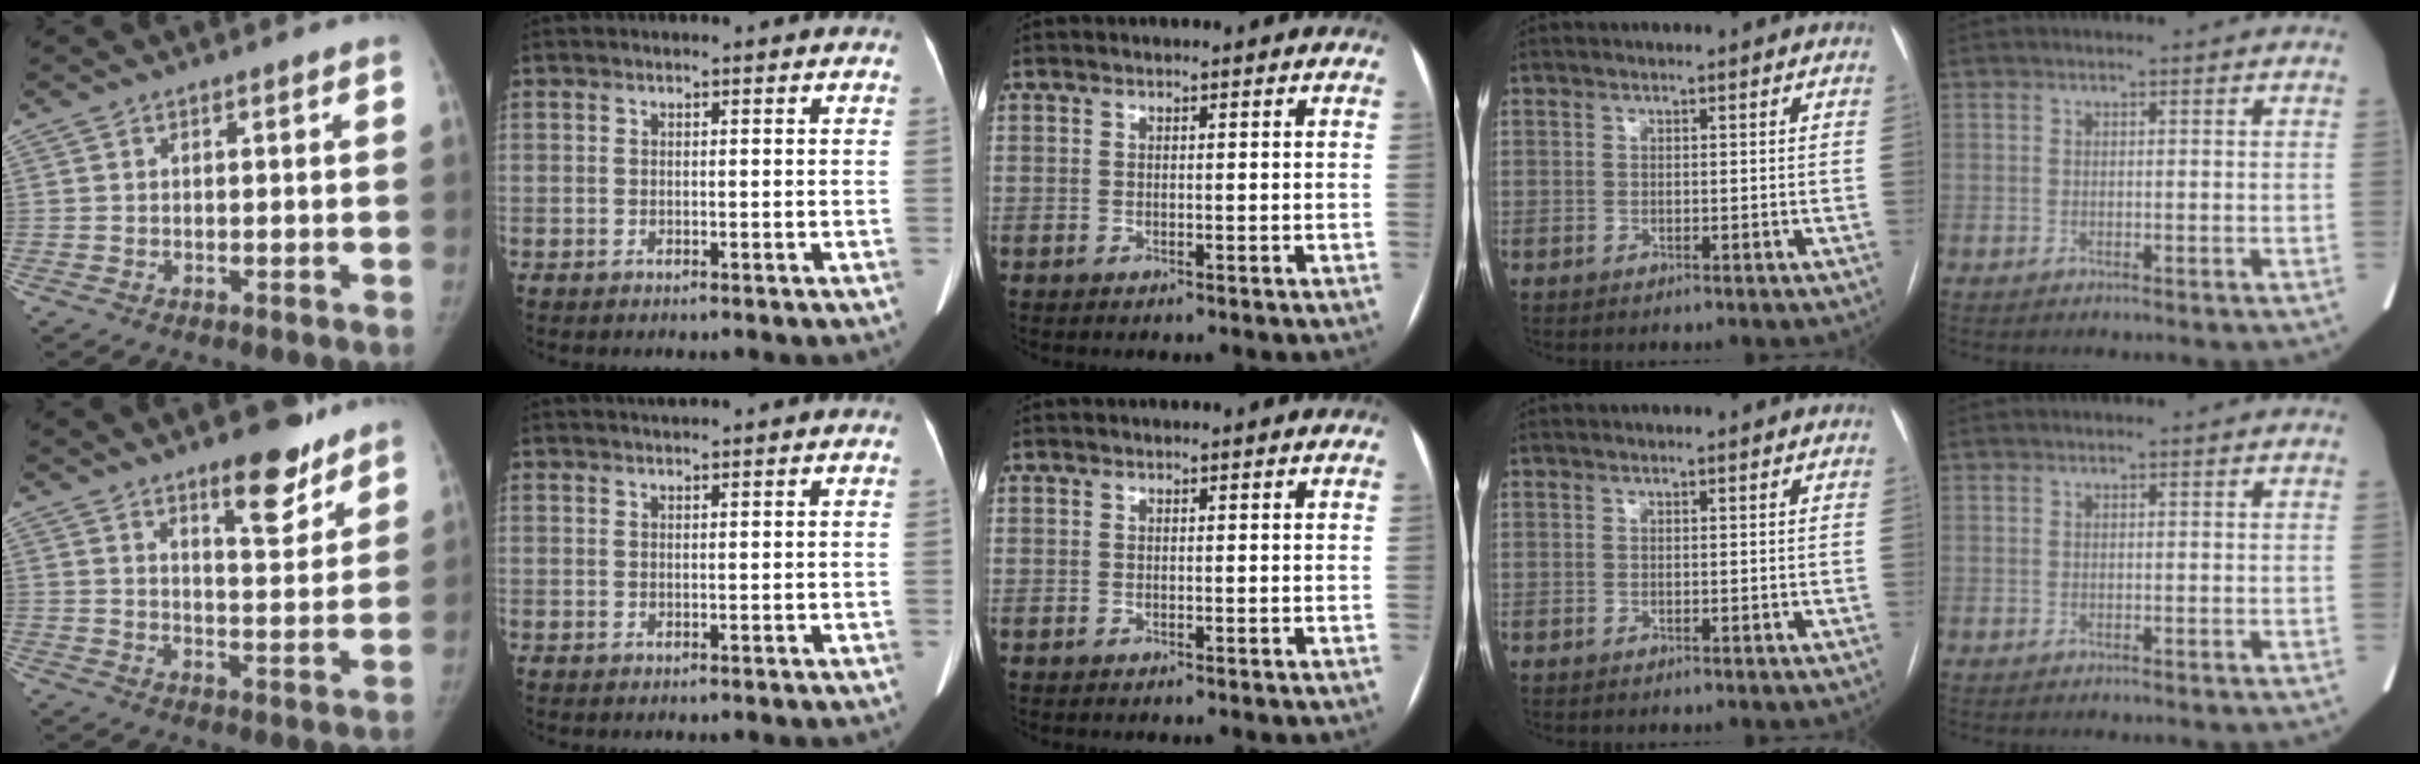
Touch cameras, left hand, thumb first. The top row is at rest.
{"thumb": {"total": 10.7, "force": [7.5, 3.5, 6.7], "torque": [-0.068, -0.053, 0.113]}, "index": {"total": 0.9, "force": [0.8, -0.3, 0.4], "torque": [-0.009, 0.007, 0.022]}}